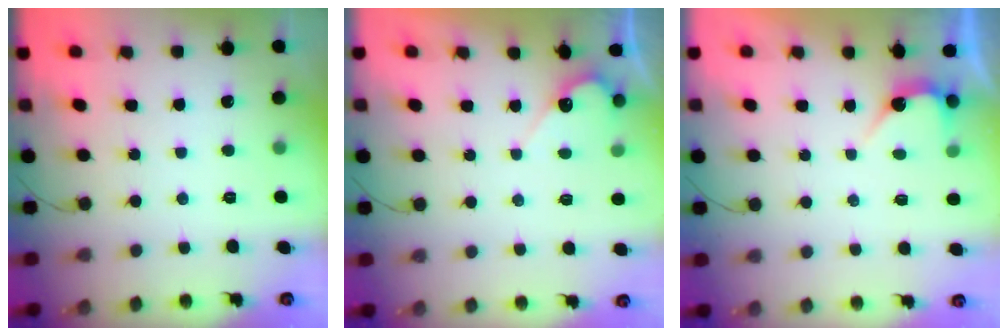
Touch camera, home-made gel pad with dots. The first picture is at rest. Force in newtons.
{"total": 4.9, "press": 4.9, "slide": 0.3}
{"total": 4.1, "press": 4.1, "slide": 0.3}